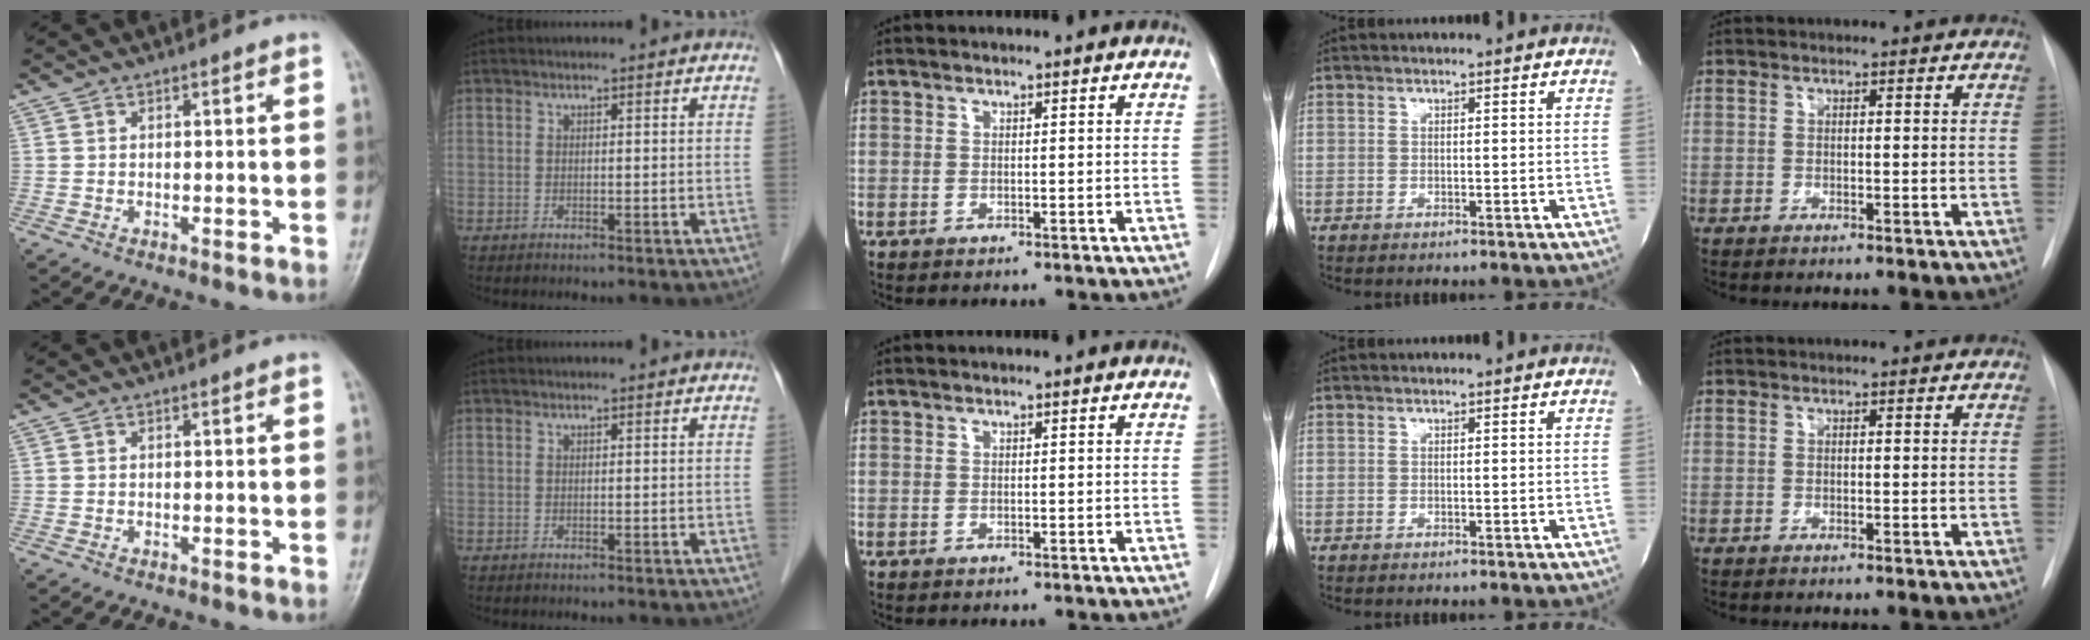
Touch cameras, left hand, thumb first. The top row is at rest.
{}